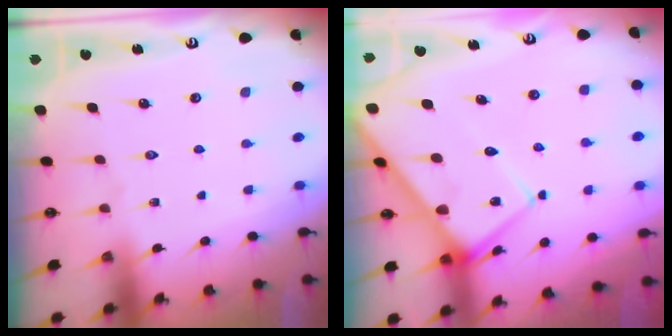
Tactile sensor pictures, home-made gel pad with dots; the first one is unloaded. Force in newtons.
{"total": 10.9, "press": 10.9, "slide": 1.0}